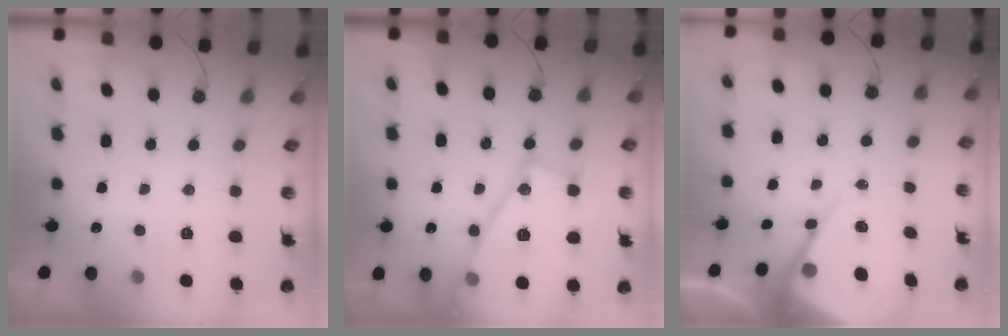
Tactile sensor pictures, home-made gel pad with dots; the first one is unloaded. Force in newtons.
{"total": 20.1, "press": 20.0, "slide": 1.9}
{"total": 10.6, "press": 10.5, "slide": 0.8}